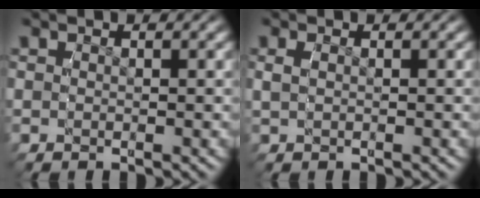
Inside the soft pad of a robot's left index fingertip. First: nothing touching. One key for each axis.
{"total": 0.7, "fx": 0.1, "fy": 0.4, "fz": 0.5, "tx": -0.013, "ty": 0.000, "tz": 0.005}